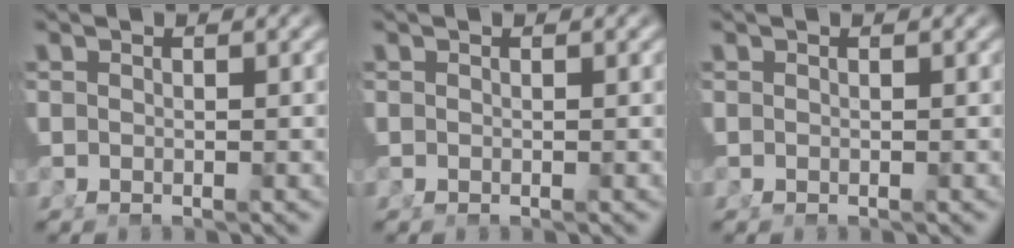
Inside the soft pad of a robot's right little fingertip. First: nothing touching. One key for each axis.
{"total": 0.0}
{"total": 0.0}